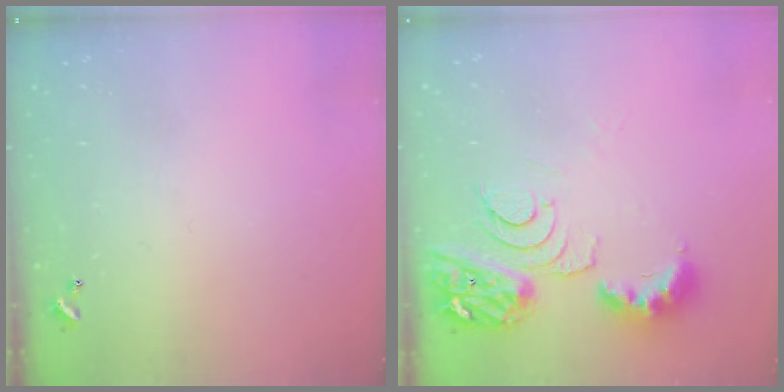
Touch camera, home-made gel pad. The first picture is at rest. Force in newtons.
{"total": 10.1, "press": 10.0, "slide": 1.2}